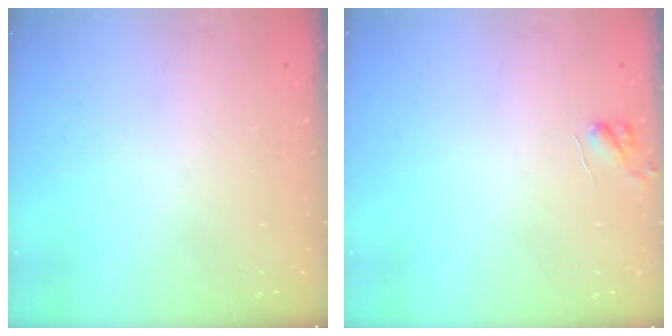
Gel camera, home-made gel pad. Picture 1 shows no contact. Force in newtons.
{"total": 3.3, "press": 3.3, "slide": 0.4}